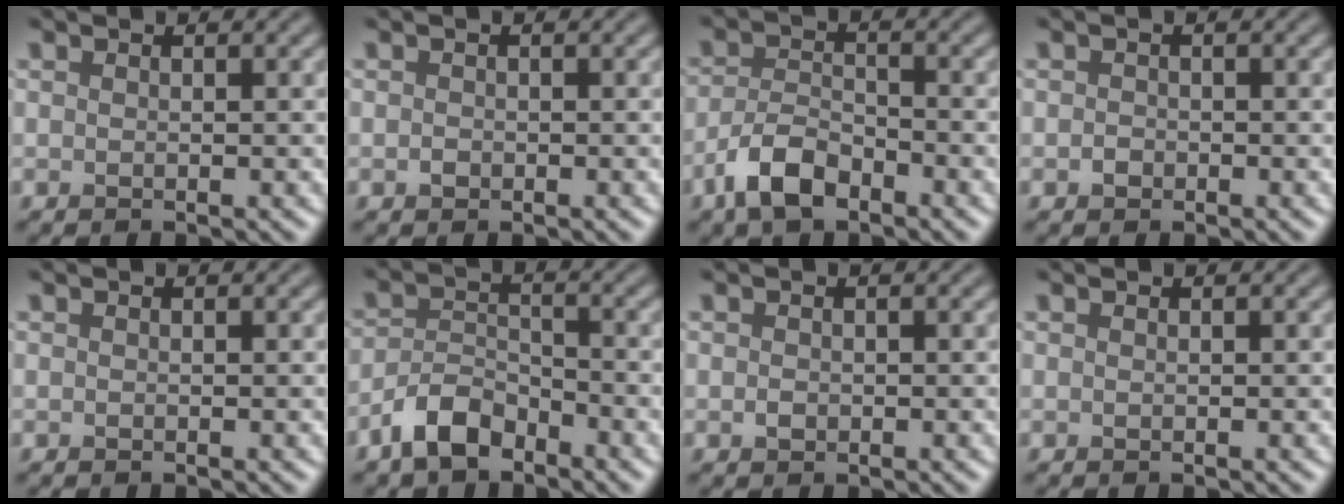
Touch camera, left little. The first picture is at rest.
{"total": 0.7, "force": [-0.3, 0.6, 0.3], "torque": [-0.003, -0.002, -0.009]}
{"total": 4.1, "force": [-2.8, 1.8, 2.4], "torque": [-0.045, 0.000, -0.061]}
{"total": 0.8, "force": [-0.4, 0.7, 0.2], "torque": [-0.001, -0.002, -0.013]}
{"total": 0.0}
{"total": 3.8, "force": [-3.0, 1.6, 1.8], "torque": [-0.032, 0.006, -0.065]}
{"total": 0.9, "force": [-0.2, 0.7, 0.4], "torque": [-0.009, -0.001, -0.007]}
{"total": 0.0}